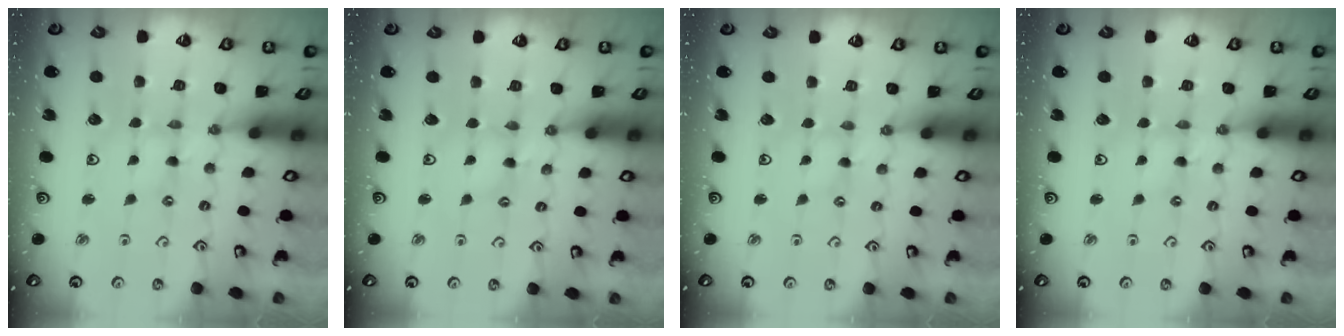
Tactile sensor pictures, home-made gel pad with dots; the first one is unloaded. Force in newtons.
{"total": 1.7, "press": 1.7, "slide": 0.3}
{"total": 0.0}
{"total": 0.0}